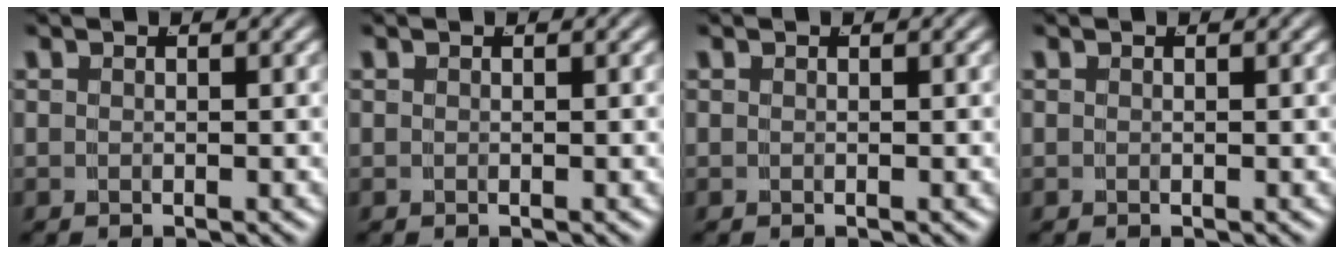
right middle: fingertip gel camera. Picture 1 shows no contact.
{"total": 0.0}
{"total": 0.0}
{"total": 0.0}